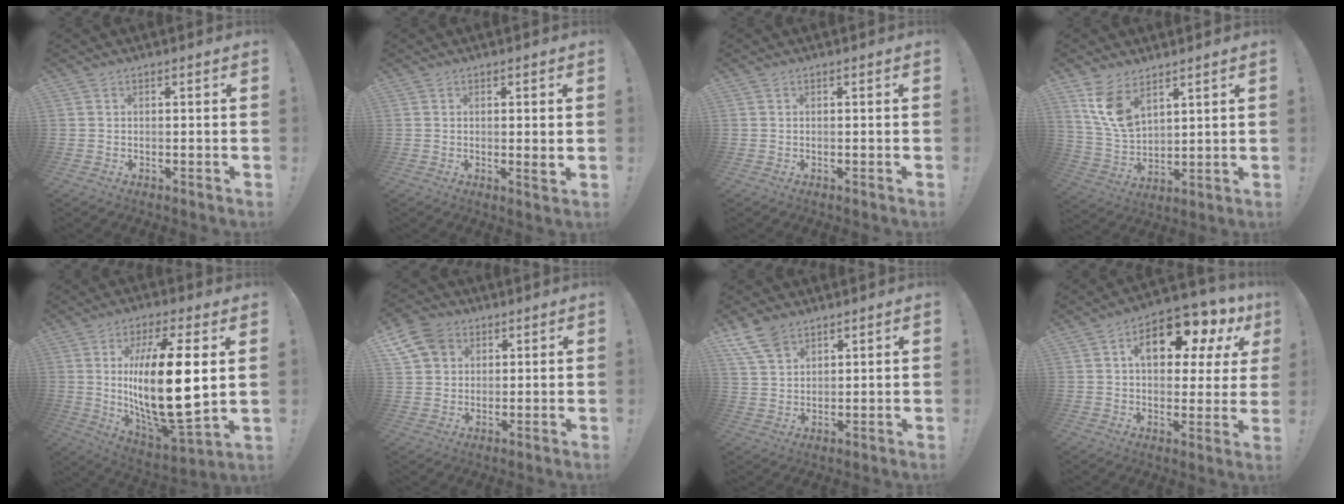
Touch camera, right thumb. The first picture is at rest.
{"total": 1.9, "force": [0.3, 0.2, 1.9], "torque": [-0.024, -0.008, 0.003]}
{"total": 0.0}
{"total": 10.8, "force": [6.8, 5.9, 6.0], "torque": [-0.122, -0.030, 0.134]}
{"total": 24.0, "force": [2.6, 7.9, 22.5], "torque": [-0.411, -0.025, 0.036]}
{"total": 9.8, "force": [4.5, 7.7, 4.1], "torque": [-0.078, -0.018, 0.091]}
{"total": 8.8, "force": [6.1, 4.9, 3.9], "torque": [-0.074, -0.024, 0.123]}
{"total": 15.7, "force": [6.8, 7.9, 11.7], "torque": [-0.171, -0.031, 0.109]}